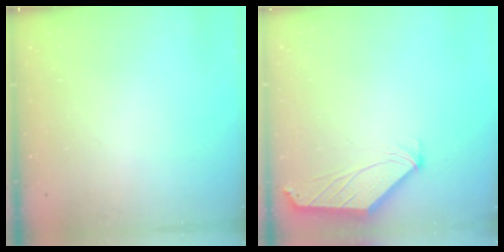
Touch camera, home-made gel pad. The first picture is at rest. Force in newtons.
{"total": 1.0, "press": 1.0, "slide": 0.3}